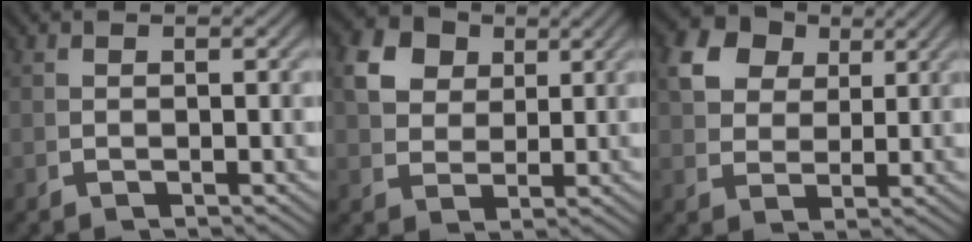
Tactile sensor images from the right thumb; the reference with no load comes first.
{"total": 7.1, "force": [3.0, 5.4, 3.5], "torque": [-0.081, -0.006, 0.057]}
{"total": 8.2, "force": [3.7, 6.0, 4.1], "torque": [-0.086, -0.002, 0.066]}